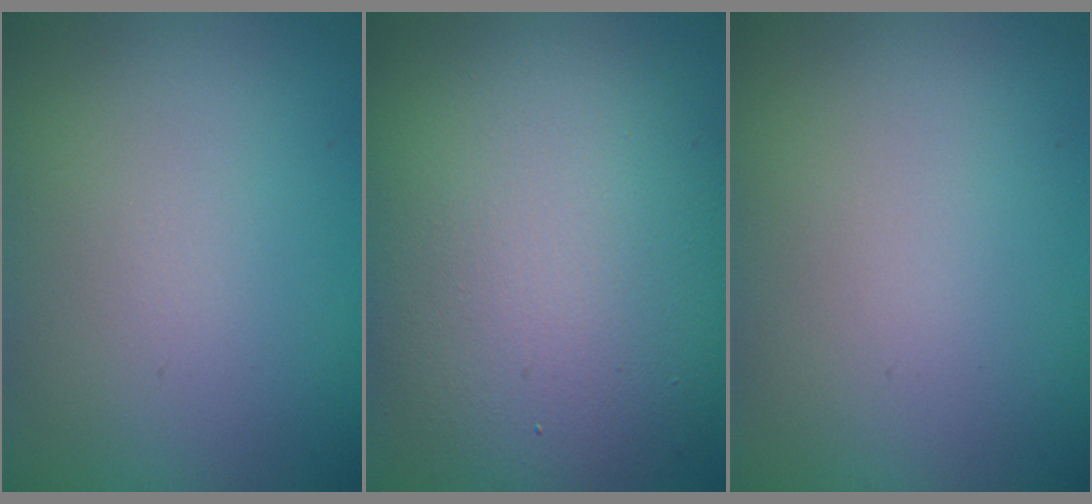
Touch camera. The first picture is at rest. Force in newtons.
{"total": 12.4, "press": 12.4, "slide": 0.6}
{"total": 0.0}